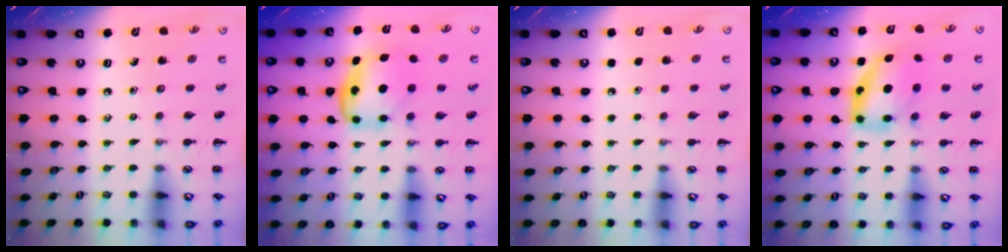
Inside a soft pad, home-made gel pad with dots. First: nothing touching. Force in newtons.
{"total": 6.3, "press": 6.3, "slide": 0.3}
{"total": 1.7, "press": 1.7, "slide": 0.1}
{"total": 10.0, "press": 9.8, "slide": 2.3}